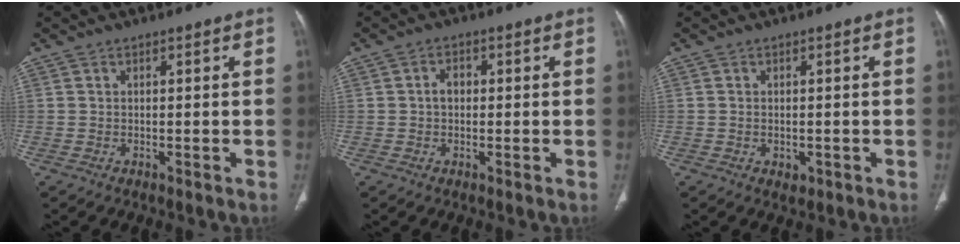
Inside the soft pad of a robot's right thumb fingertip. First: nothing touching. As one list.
[{"total": 2.3, "force": [0.0, 1.8, 1.5], "torque": [-0.018, 0.009, -0.003]}, {"total": 1.7, "force": [-0.5, 1.3, 1.0], "torque": [-0.010, 0.000, -0.002]}]